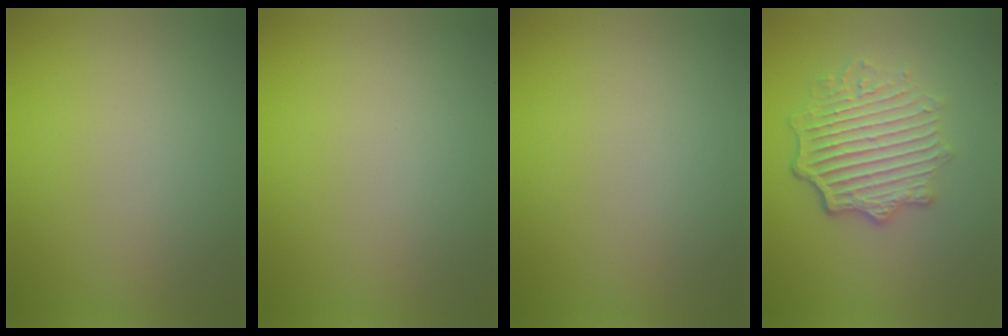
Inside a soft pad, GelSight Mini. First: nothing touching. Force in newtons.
{"total": 0.0}
{"total": 0.0}
{"total": 6.1, "press": 4.6, "slide": 4.0}